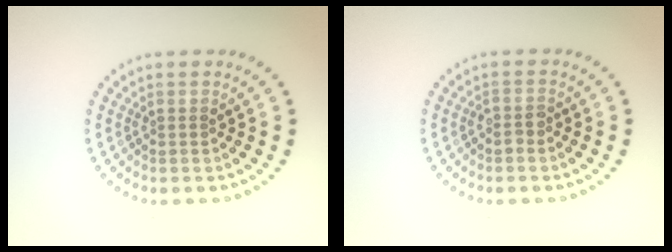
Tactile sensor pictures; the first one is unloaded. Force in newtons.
{"total": 0.9, "press": 0.7, "slide": 0.5}